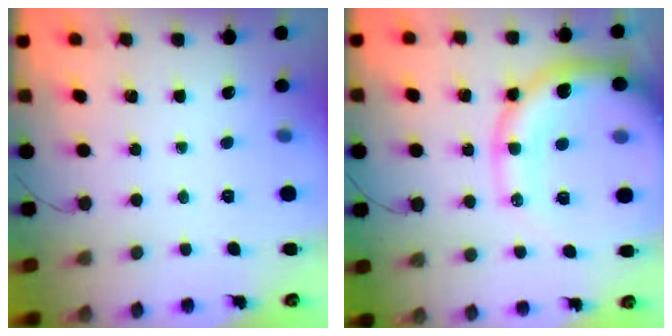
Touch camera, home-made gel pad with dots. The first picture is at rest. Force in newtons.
{"total": 20.2, "press": 19.7, "slide": 4.6}